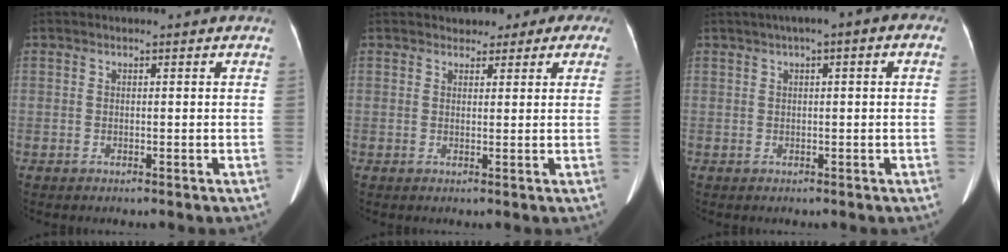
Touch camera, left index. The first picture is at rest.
{"total": 6.4, "force": [4.9, 3.7, 2.1], "torque": [-0.006, 0.017, 0.050]}
{"total": 5.0, "force": [1.9, 0.9, 4.6], "torque": [-0.064, 0.029, 0.020]}